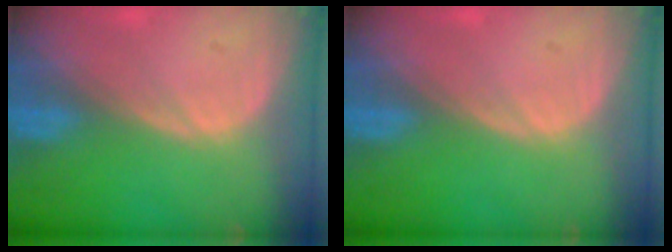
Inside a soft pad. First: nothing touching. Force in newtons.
{"total": 0.0}